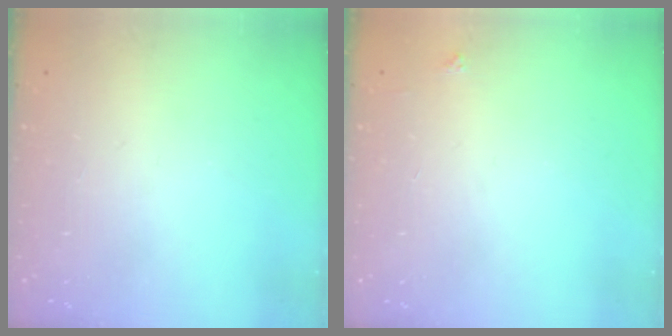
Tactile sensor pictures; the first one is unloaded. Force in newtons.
{"total": 2.1, "press": 2.1, "slide": 0.3}